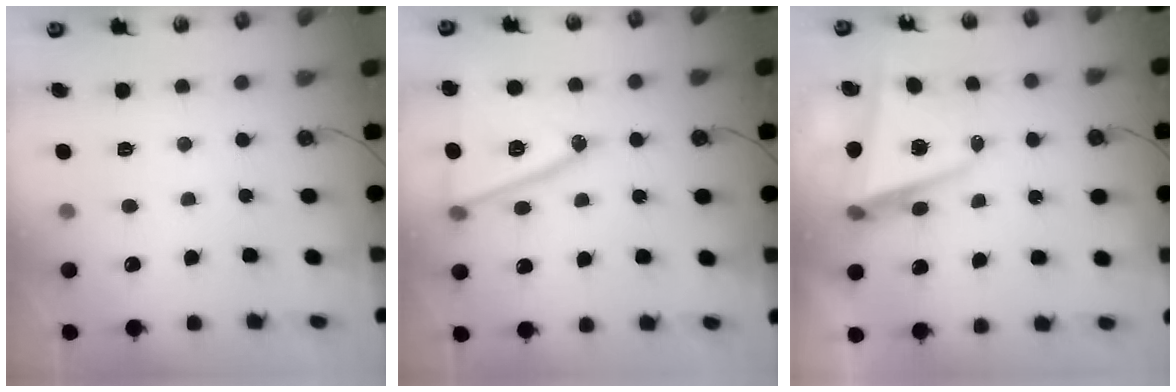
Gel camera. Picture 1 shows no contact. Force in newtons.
{"total": 16.2, "press": 15.8, "slide": 3.6}
{"total": 7.1, "press": 6.9, "slide": 1.7}